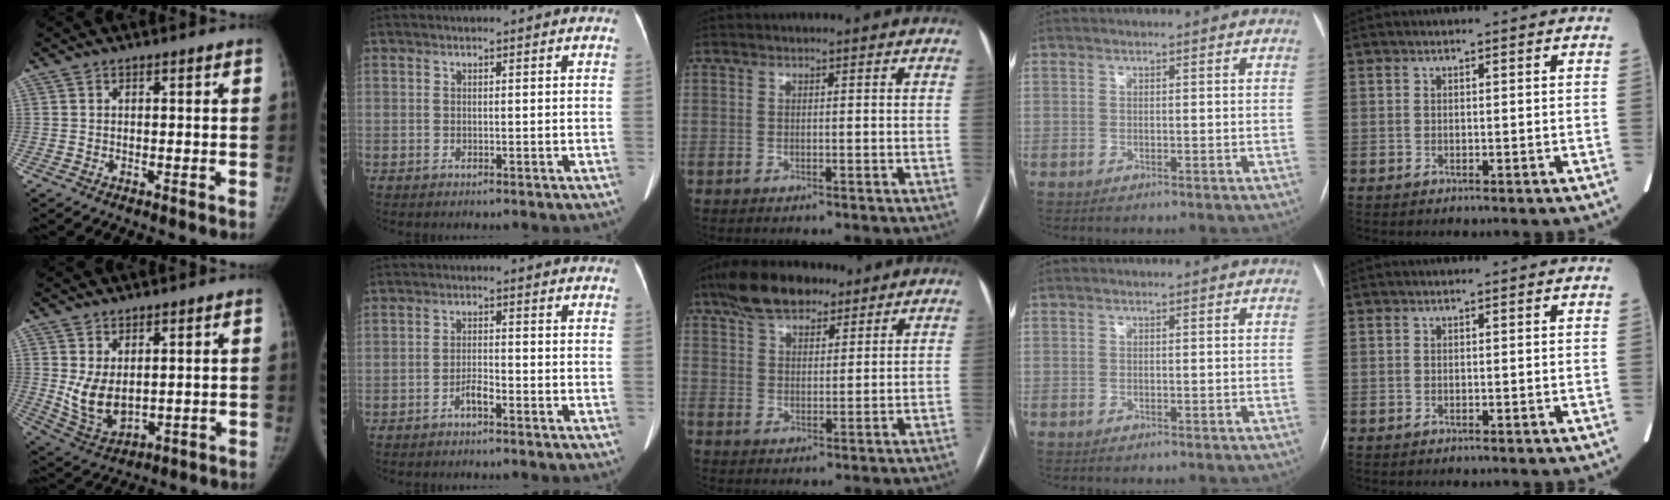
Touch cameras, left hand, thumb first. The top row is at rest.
{"thumb": {"total": 8.1, "force": [1.7, 5.0, 6.2], "torque": [-0.105, -0.024, 0.054]}, "index": {"total": 2.2, "force": [-1.6, 0.3, 1.5], "torque": [-0.027, 0.003, -0.030]}, "middle": {"total": 9.4, "force": [7.1, 3.9, 4.7], "torque": [-0.088, 0.018, 0.125]}}